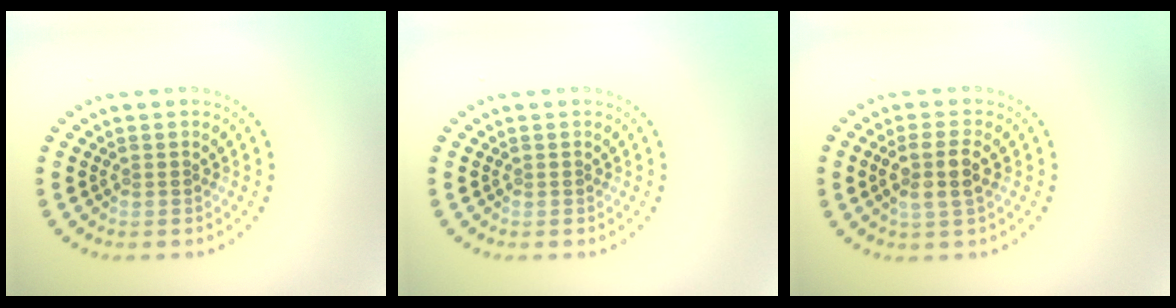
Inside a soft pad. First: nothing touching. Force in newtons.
{"total": 0.0}
{"total": 2.9, "press": 2.6, "slide": 1.3}